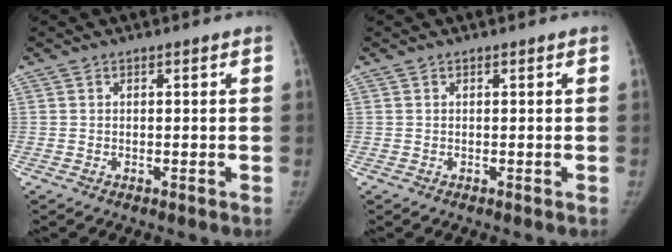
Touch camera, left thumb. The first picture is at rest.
{"total": 0.0}